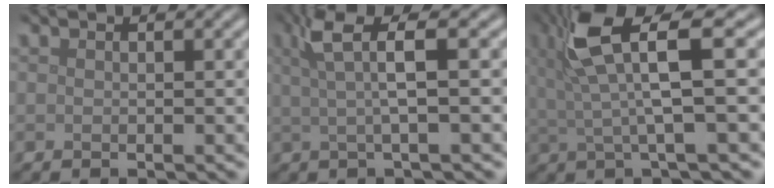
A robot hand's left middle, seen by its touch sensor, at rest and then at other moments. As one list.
[{"total": 4.5, "force": [1.3, 0.8, 4.2], "torque": [-0.075, 0.010, 0.023]}, {"total": 7.3, "force": [2.6, 1.6, 6.6], "torque": [-0.125, 0.012, 0.045]}]